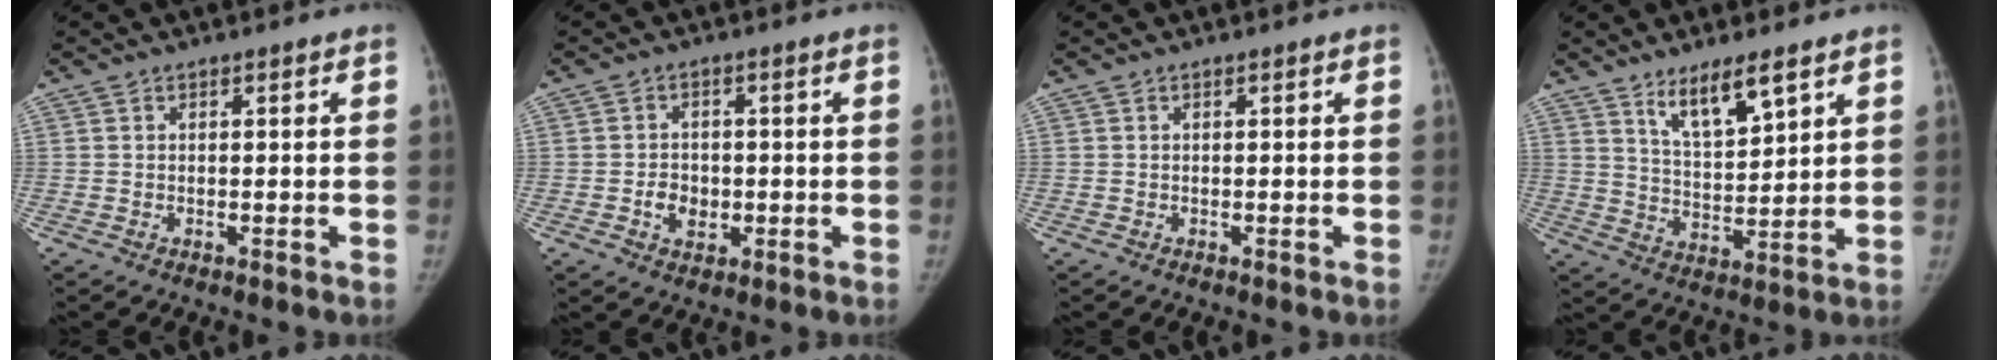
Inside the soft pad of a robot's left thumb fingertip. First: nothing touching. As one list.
[{"total": 4.3, "force": [-1.0, 3.5, 2.2], "torque": [-0.017, 0.006, -0.015]}, {"total": 0.0}, {"total": 8.9, "force": [5.9, 2.5, 6.2], "torque": [-0.095, -0.045, 0.111]}]